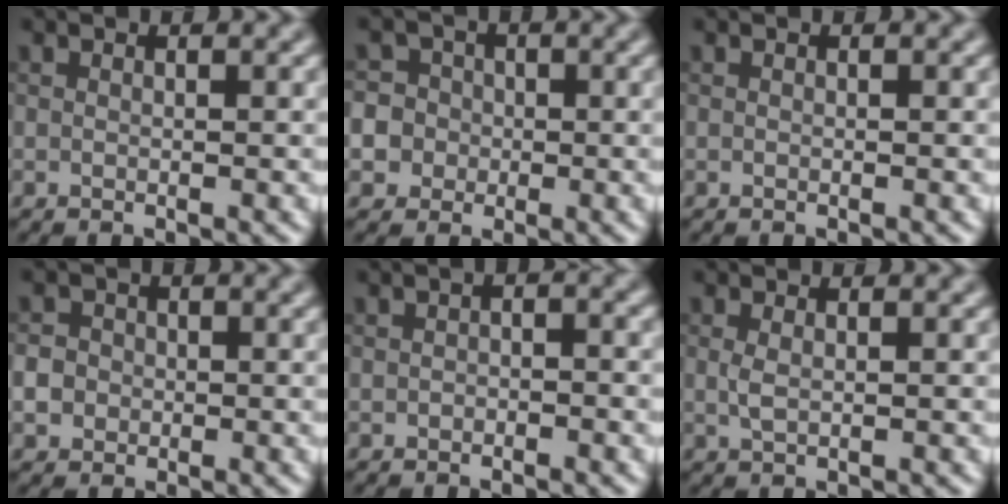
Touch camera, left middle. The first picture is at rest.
{"total": 8.1, "force": [-1.2, 7.8, 2.1], "torque": [-0.048, 0.020, -0.043]}
{"total": 0.0}
{"total": 2.5, "force": [-0.3, 2.3, 0.8], "torque": [-0.004, 0.008, -0.012]}
{"total": 1.3, "force": [-0.3, 0.8, 1.0], "torque": [-0.018, 0.004, -0.007]}
{"total": 1.1, "force": [0.2, 0.5, 1.0], "torque": [-0.025, -0.001, 0.004]}